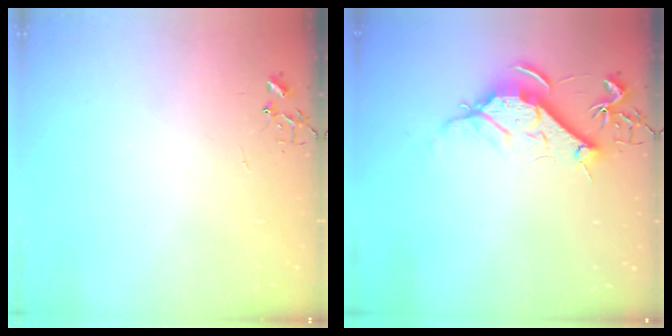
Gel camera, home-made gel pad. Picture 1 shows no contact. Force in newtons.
{"total": 12.2, "press": 12.2, "slide": 1.1}